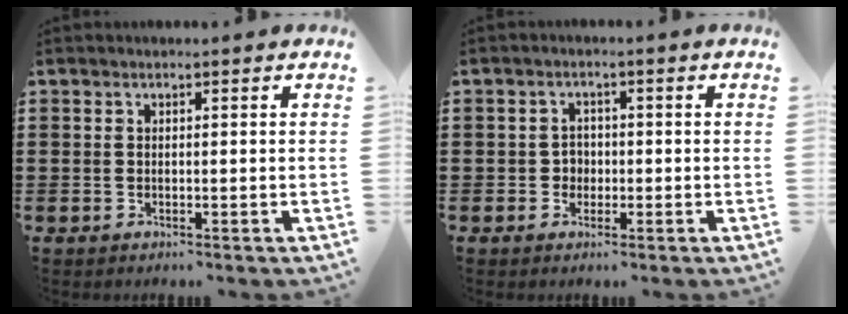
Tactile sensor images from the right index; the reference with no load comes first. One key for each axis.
{"total": 2.0, "fx": -0.5, "fy": 1.8, "fz": 0.6, "tx": -0.018, "ty": 0.004, "tz": -0.014}